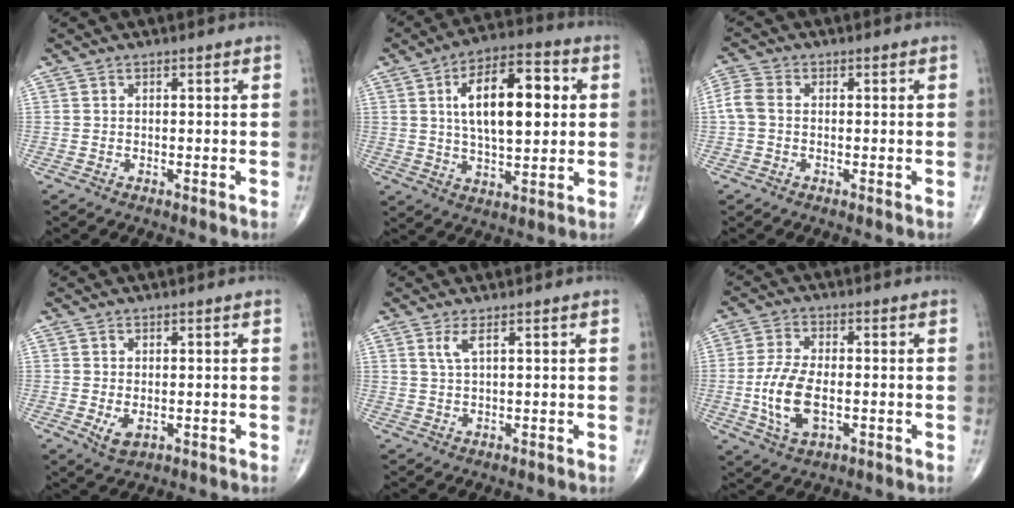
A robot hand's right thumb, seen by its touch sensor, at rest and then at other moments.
{"total": 16.3, "force": [3.1, 7.4, 14.2], "torque": [-0.207, 0.010, 0.047]}
{"total": 3.8, "force": [-0.2, 2.7, 2.7], "torque": [-0.069, 0.009, -0.014]}
{"total": 3.0, "force": [-0.5, 1.8, 2.4], "torque": [-0.036, -0.007, 0.000]}
{"total": 2.3, "force": [1.1, 0.3, 2.0], "torque": [-0.052, -0.002, 0.028]}
{"total": 10.1, "force": [-1.7, 5.1, 8.5], "torque": [-0.173, 0.002, -0.032]}